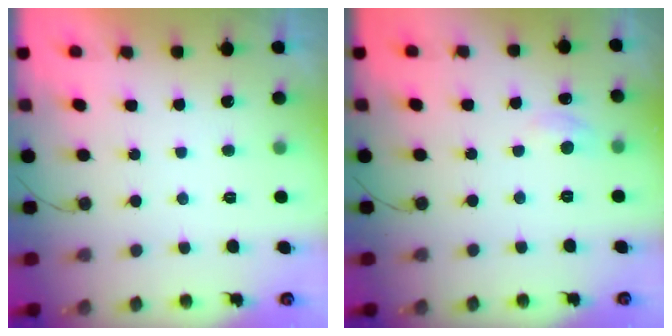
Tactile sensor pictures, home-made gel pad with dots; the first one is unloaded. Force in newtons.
{"total": 6.5, "press": 6.4, "slide": 0.7}